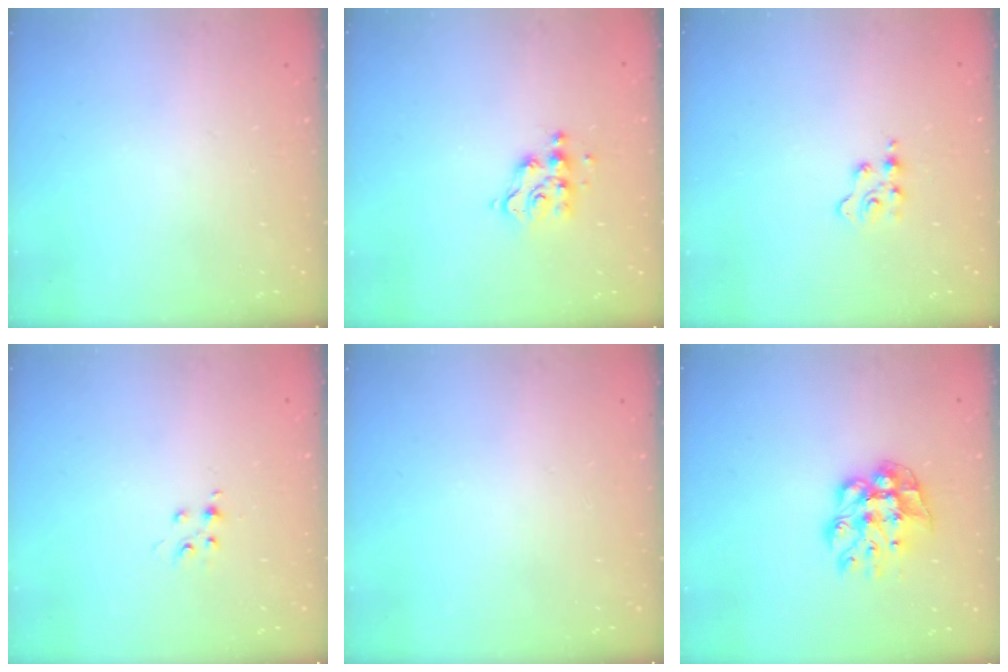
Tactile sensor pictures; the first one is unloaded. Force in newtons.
{"total": 6.3, "press": 6.3, "slide": 0.2}
{"total": 2.9, "press": 2.9, "slide": 0.4}
{"total": 4.3, "press": 4.3, "slide": 0.4}
{"total": 0.0}
{"total": 11.0, "press": 11.0, "slide": 1.0}